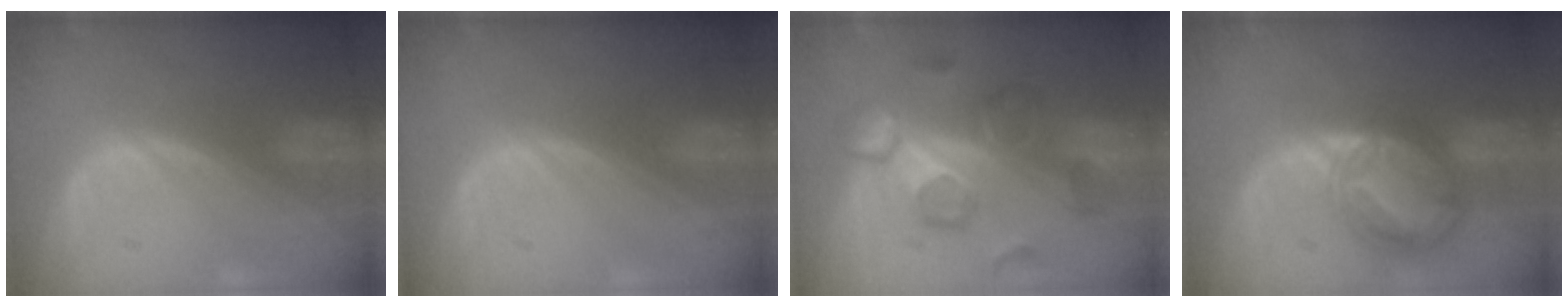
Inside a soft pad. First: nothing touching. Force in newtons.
{"total": 0.0}
{"total": 9.1, "press": 8.8, "slide": 2.0}
{"total": 7.7, "press": 7.6, "slide": 0.5}